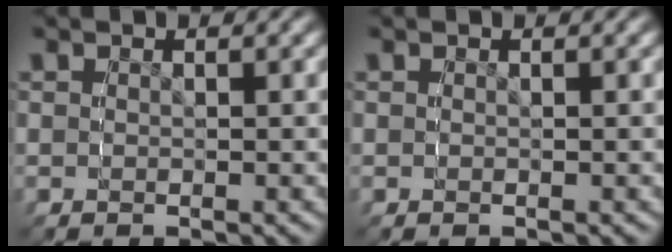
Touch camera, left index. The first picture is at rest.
{"total": 0.0}